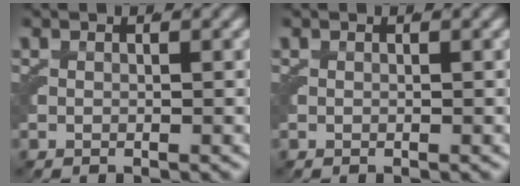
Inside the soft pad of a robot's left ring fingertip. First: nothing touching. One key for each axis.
{"total": 0.0}